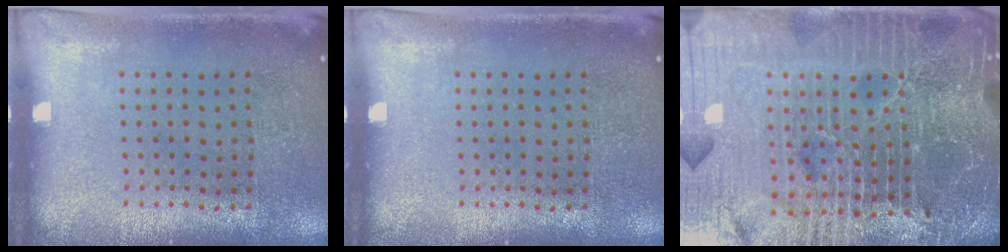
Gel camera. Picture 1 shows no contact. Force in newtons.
{"total": 0.0}
{"total": 7.2, "press": 6.3, "slide": 3.6}